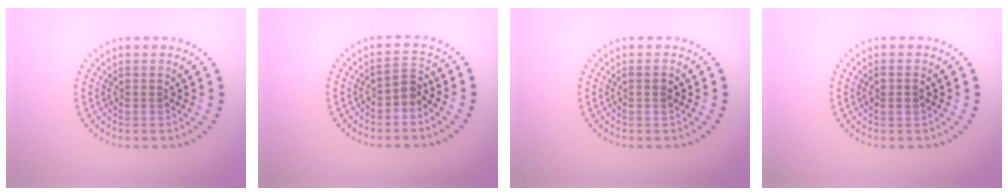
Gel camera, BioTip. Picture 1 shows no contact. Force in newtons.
{"total": 1.6, "press": 1.4, "slide": 0.8}
{"total": 1.0, "press": 0.9, "slide": 0.3}
{"total": 1.1, "press": 1.0, "slide": 0.3}